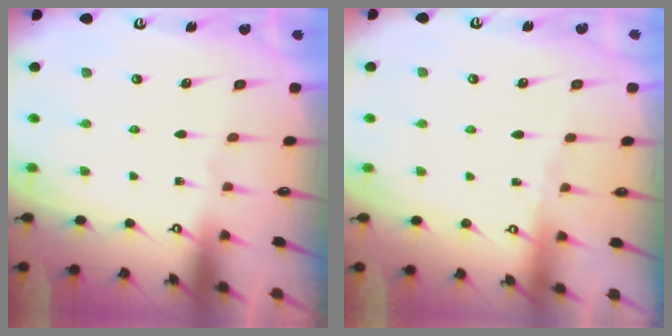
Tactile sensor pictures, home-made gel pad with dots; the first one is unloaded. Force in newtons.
{"total": 1.6, "press": 1.6, "slide": 0.4}